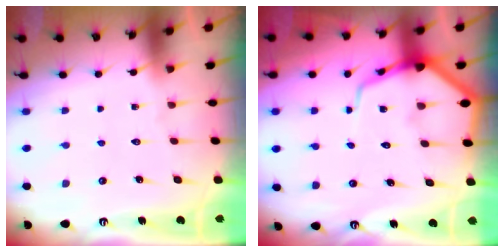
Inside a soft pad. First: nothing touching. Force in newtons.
{"total": 9.5, "press": 9.4, "slide": 1.0}